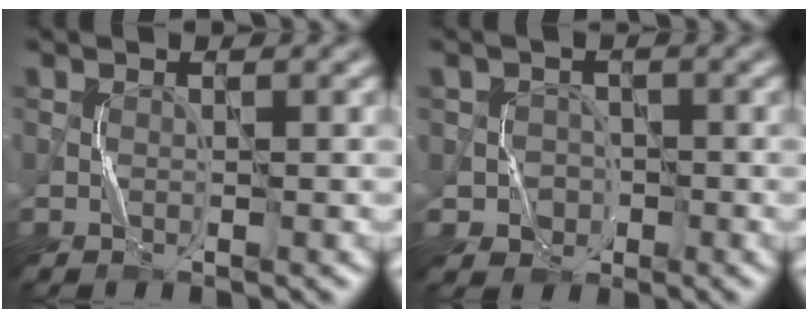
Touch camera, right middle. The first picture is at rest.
{"total": 2.9, "force": [-0.9, 2.7, 0.0], "torque": [0.023, 0.004, -0.024]}